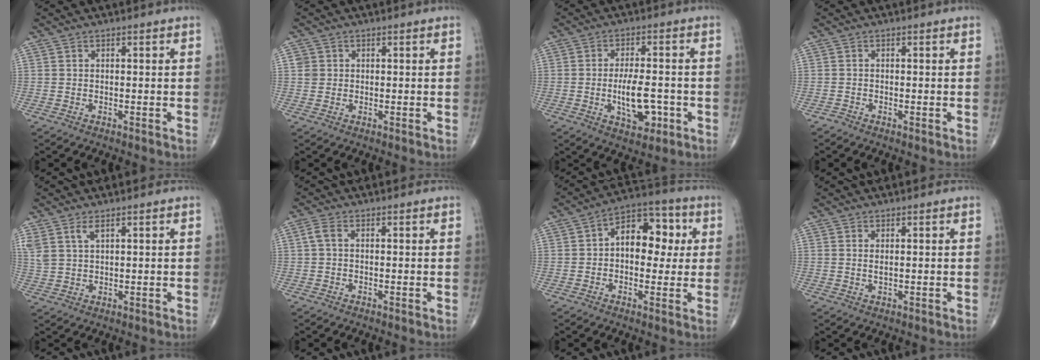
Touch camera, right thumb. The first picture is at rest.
{"total": 1.9, "force": [0.4, 1.8, 0.4], "torque": [0.003, 0.001, 0.007]}
{"total": 8.5, "force": [-2.0, 4.0, 7.2], "torque": [-0.109, 0.008, -0.025]}
{"total": 0.5, "force": [-0.3, 0.2, 0.3], "torque": [-0.006, -0.001, -0.008]}
{"total": 4.1, "force": [2.5, 1.7, 2.8], "torque": [-0.064, -0.004, 0.058]}
{"total": 1.9, "force": [0.2, 1.0, 1.6], "torque": [-0.038, 0.006, 0.001]}
{"total": 11.7, "force": [1.5, 7.4, 8.9], "torque": [-0.089, 0.026, 0.013]}
{"total": 0.9, "force": [0.3, 0.3, 0.8], "torque": [-0.015, -0.003, 0.006]}